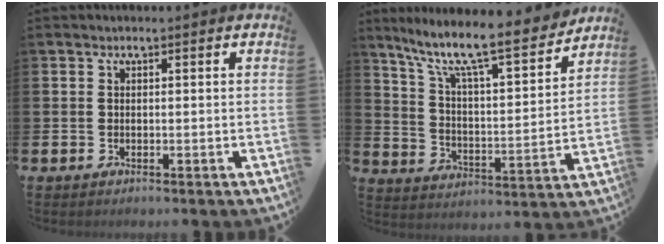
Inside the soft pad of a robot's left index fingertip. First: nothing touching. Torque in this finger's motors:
{"motor_torque": [0.87, -1.27, 0.80, 0.21]}